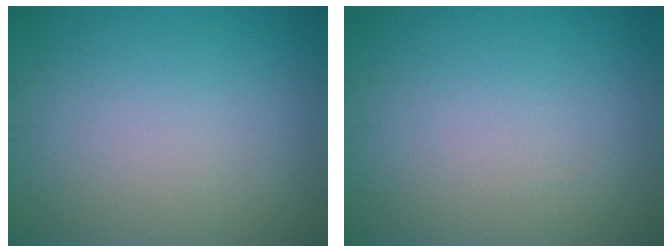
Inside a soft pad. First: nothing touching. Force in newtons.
{"total": 0.0}